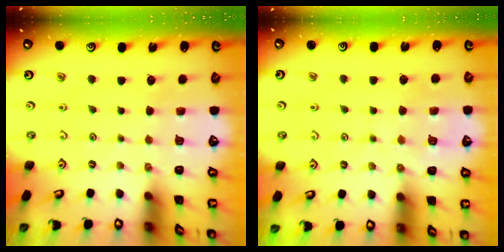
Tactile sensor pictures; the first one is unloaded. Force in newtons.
{"total": 6.3, "press": 6.2, "slide": 0.6}